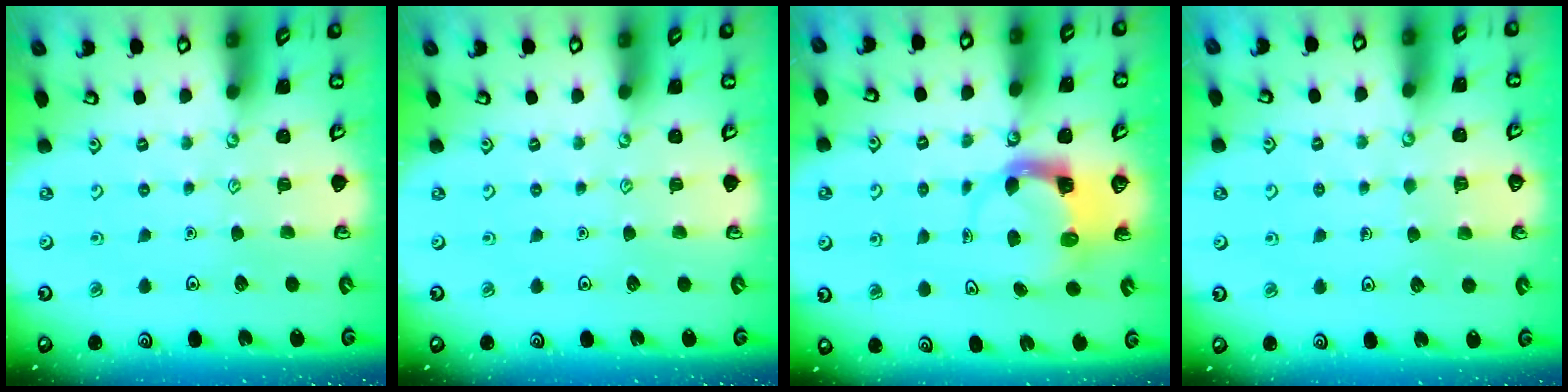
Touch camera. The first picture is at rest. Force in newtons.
{"total": 0.0}
{"total": 3.6, "press": 3.5, "slide": 0.5}
{"total": 3.5, "press": 3.5, "slide": 0.3}